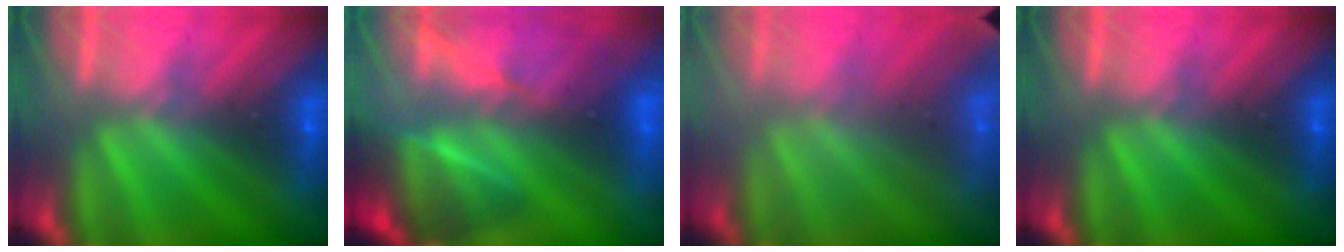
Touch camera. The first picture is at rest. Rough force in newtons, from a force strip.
{"total": 7.8}
{"total": 1.8}
{"total": 0.0}